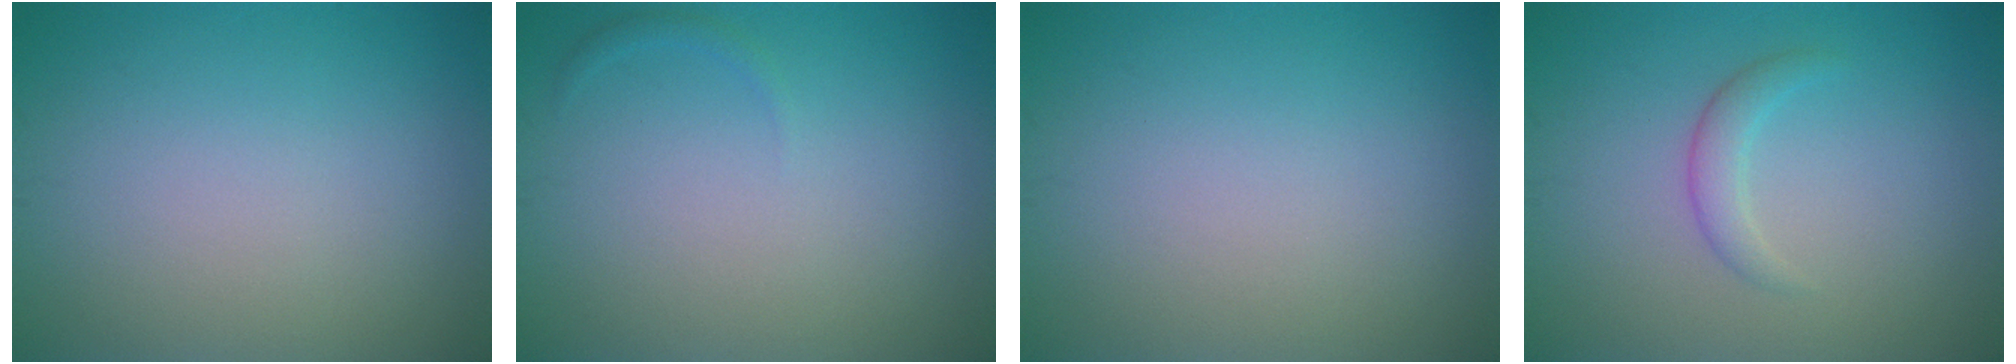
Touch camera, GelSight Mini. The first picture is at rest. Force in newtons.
{"total": 0.5, "press": 0.5, "slide": 0.1}
{"total": 0.0}
{"total": 1.7, "press": 1.7, "slide": 0.1}